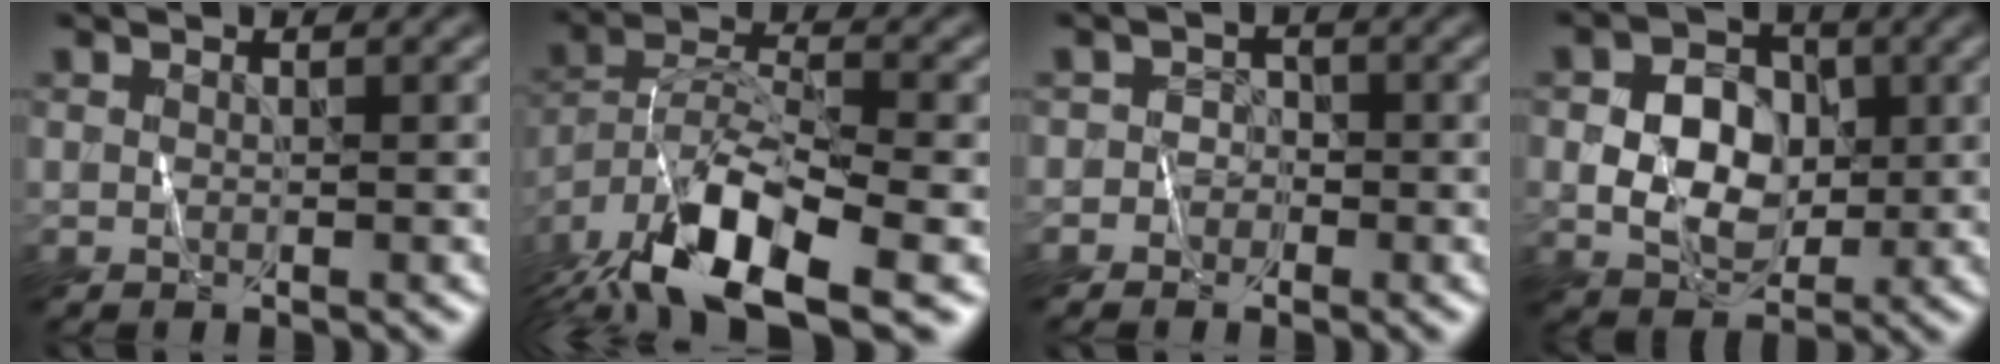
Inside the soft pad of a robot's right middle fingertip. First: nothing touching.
{"total": 11.7, "force": [-7.7, 3.7, 8.0], "torque": [-0.147, -0.003, -0.145]}
{"total": 1.4, "force": [-1.1, 0.7, -0.5], "torque": [0.025, 0.003, -0.026]}
{"total": 5.1, "force": [-0.1, 4.0, 3.2], "torque": [-0.057, -0.001, -0.003]}